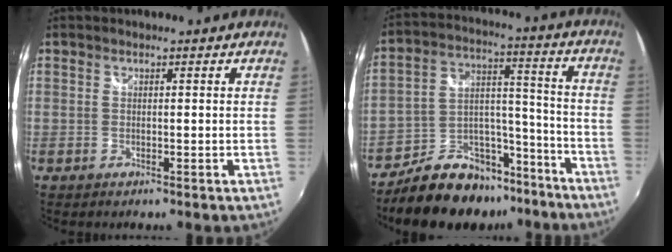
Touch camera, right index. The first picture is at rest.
{"total": 17.3, "force": [-13.0, 9.0, 6.9], "torque": [-0.131, 0.053, -0.190]}